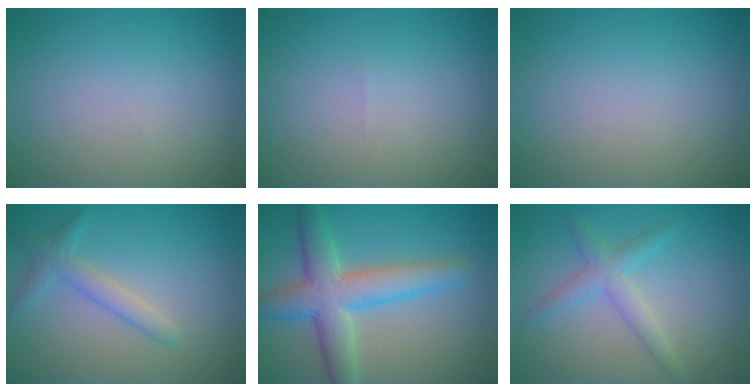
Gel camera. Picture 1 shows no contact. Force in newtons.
{"total": 0.0}
{"total": 0.0}
{"total": 2.3, "press": 2.3, "slide": 0.1}
{"total": 6.5, "press": 6.5, "slide": 0.1}
{"total": 2.5, "press": 2.5, "slide": 0.1}